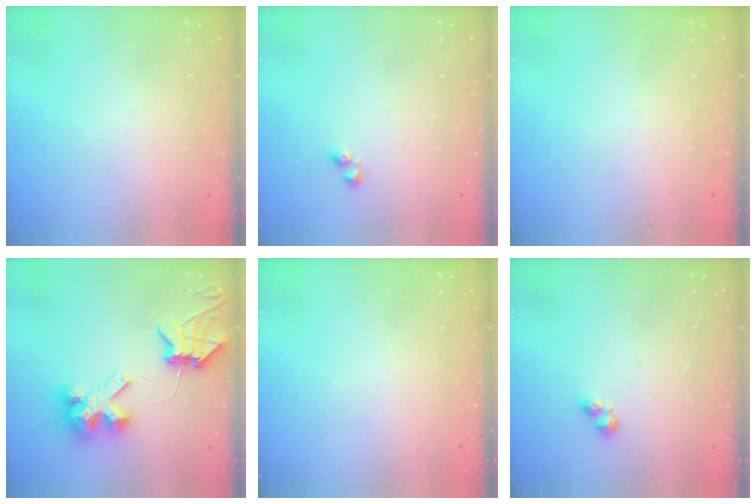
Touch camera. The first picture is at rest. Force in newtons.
{"total": 2.2, "press": 1.9, "slide": 1.1}
{"total": 0.0}
{"total": 8.5, "press": 8.5, "slide": 0.9}
{"total": 0.0}
{"total": 3.0, "press": 2.9, "slide": 0.5}